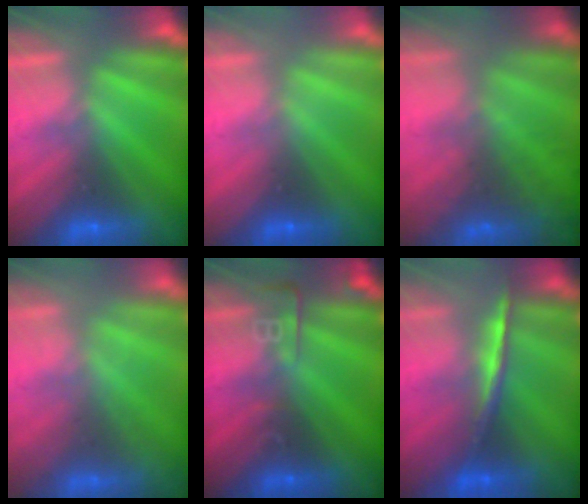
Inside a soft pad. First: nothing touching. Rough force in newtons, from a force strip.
{"total": 3.0}
{"total": 10.2}
{"total": 1.7}
{"total": 2.6}
{"total": 1.5}